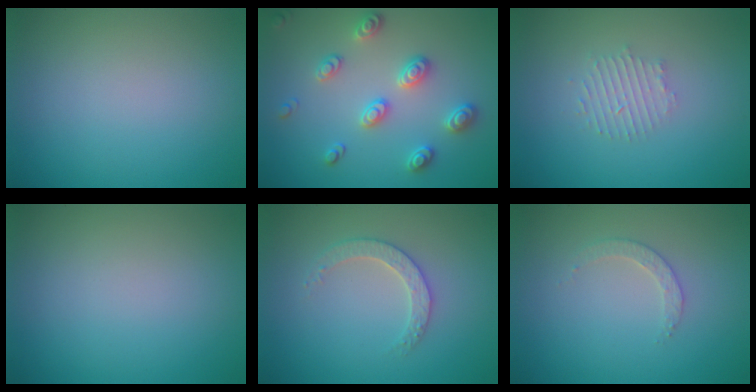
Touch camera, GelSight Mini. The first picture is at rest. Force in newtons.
{"total": 3.0, "press": 2.9, "slide": 0.6}
{"total": 1.8, "press": 1.7, "slide": 0.4}
{"total": 0.0}
{"total": 2.5, "press": 2.4, "slide": 0.7}
{"total": 1.6, "press": 1.5, "slide": 0.3}